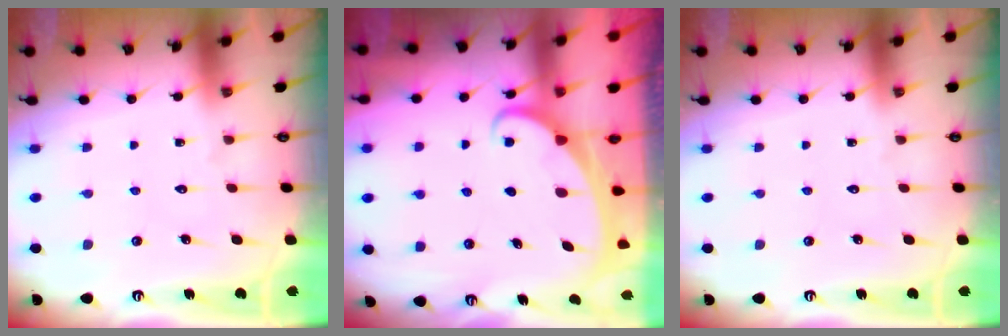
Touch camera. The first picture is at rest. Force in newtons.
{"total": 1.8, "press": 1.8, "slide": 0.1}
{"total": 0.0}